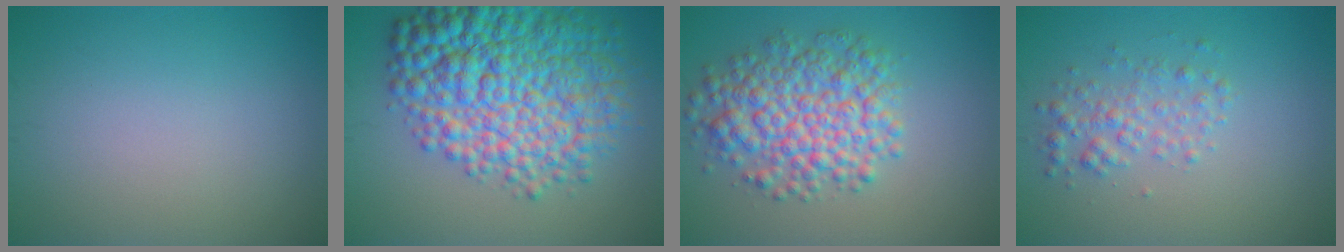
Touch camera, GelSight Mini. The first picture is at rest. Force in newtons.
{"total": 12.0, "press": 11.9, "slide": 0.2}
{"total": 6.8, "press": 6.8, "slide": 0.2}
{"total": 2.3, "press": 2.3, "slide": 0.1}